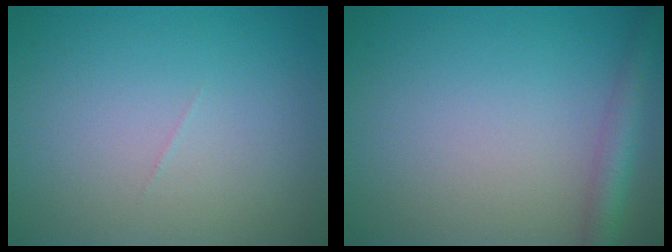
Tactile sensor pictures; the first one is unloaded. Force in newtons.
{"total": 2.9, "press": 2.9, "slide": 0.1}